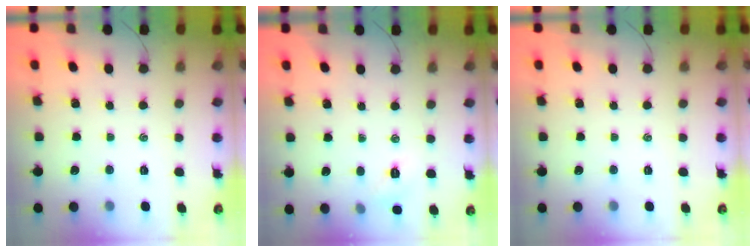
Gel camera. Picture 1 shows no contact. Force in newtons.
{"total": 5.4, "press": 5.3, "slide": 1.4}
{"total": 0.0}